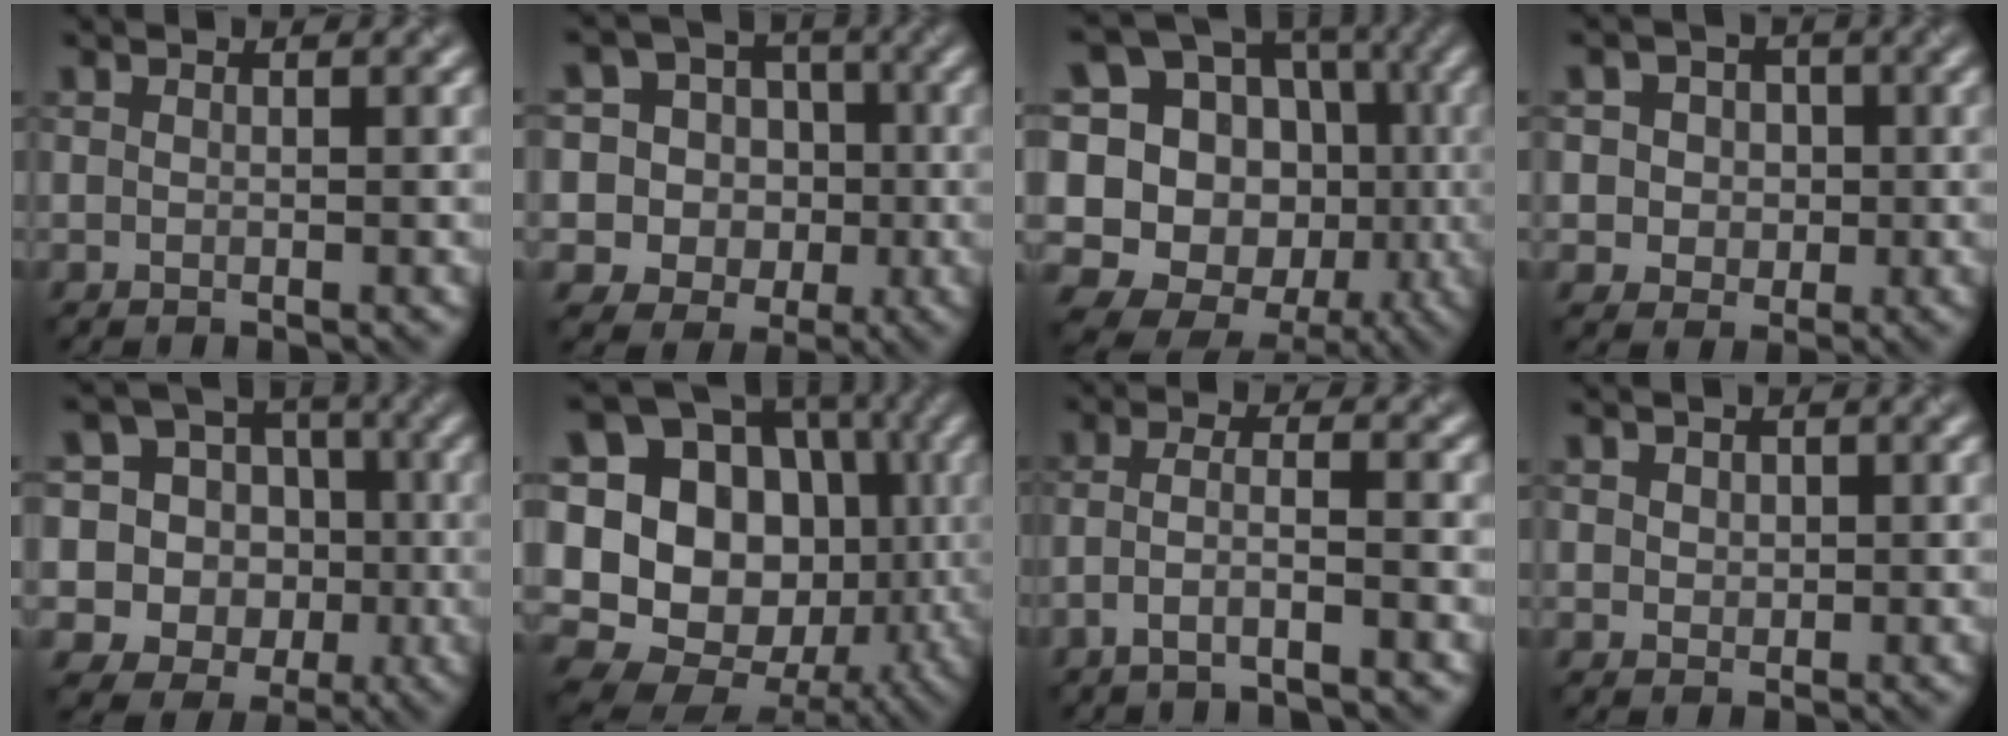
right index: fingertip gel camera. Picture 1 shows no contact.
{"total": 10.8, "force": [0.5, 10.3, 3.2], "torque": [-0.108, 0.040, -0.012]}
{"total": 18.2, "force": [-0.4, 16.1, 8.6], "torque": [-0.197, 0.050, -0.025]}
{"total": 4.5, "force": [0.9, 4.2, 1.5], "torque": [-0.013, 0.014, 0.006]}
{"total": 16.1, "force": [0.6, 15.2, 5.3], "torque": [-0.155, 0.031, -0.008]}
{"total": 20.5, "force": [0.5, 17.0, 11.5], "torque": [-0.219, 0.025, -0.006]}
{"total": 3.0, "force": [-1.7, 0.4, 2.4], "torque": [-0.042, 0.002, -0.046]}
{"total": 1.7, "force": [0.8, 1.3, 0.7], "torque": [-0.015, 0.010, 0.012]}